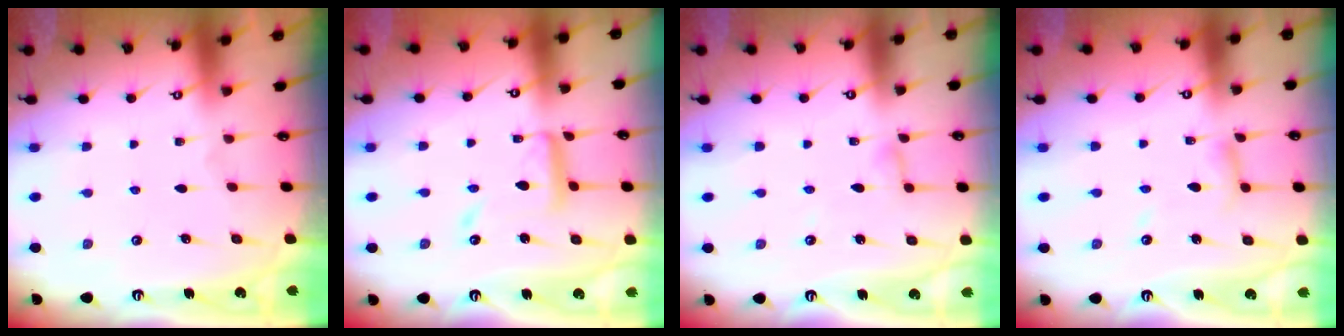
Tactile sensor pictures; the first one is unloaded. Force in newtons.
{"total": 13.1, "press": 13.1, "slide": 1.1}
{"total": 2.8, "press": 2.7, "slide": 0.3}
{"total": 7.1, "press": 7.0, "slide": 0.6}